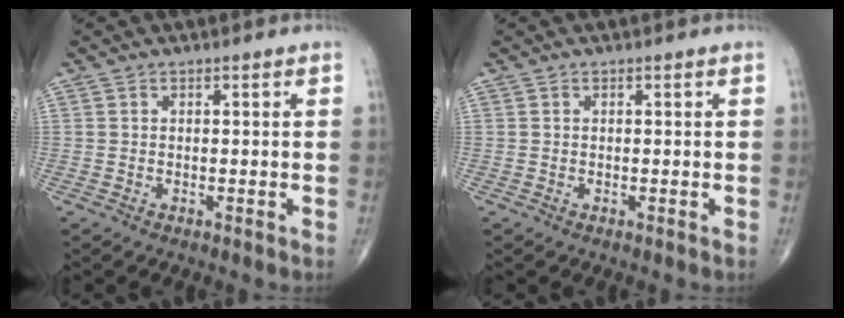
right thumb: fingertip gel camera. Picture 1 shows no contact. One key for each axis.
{"total": 0.0}